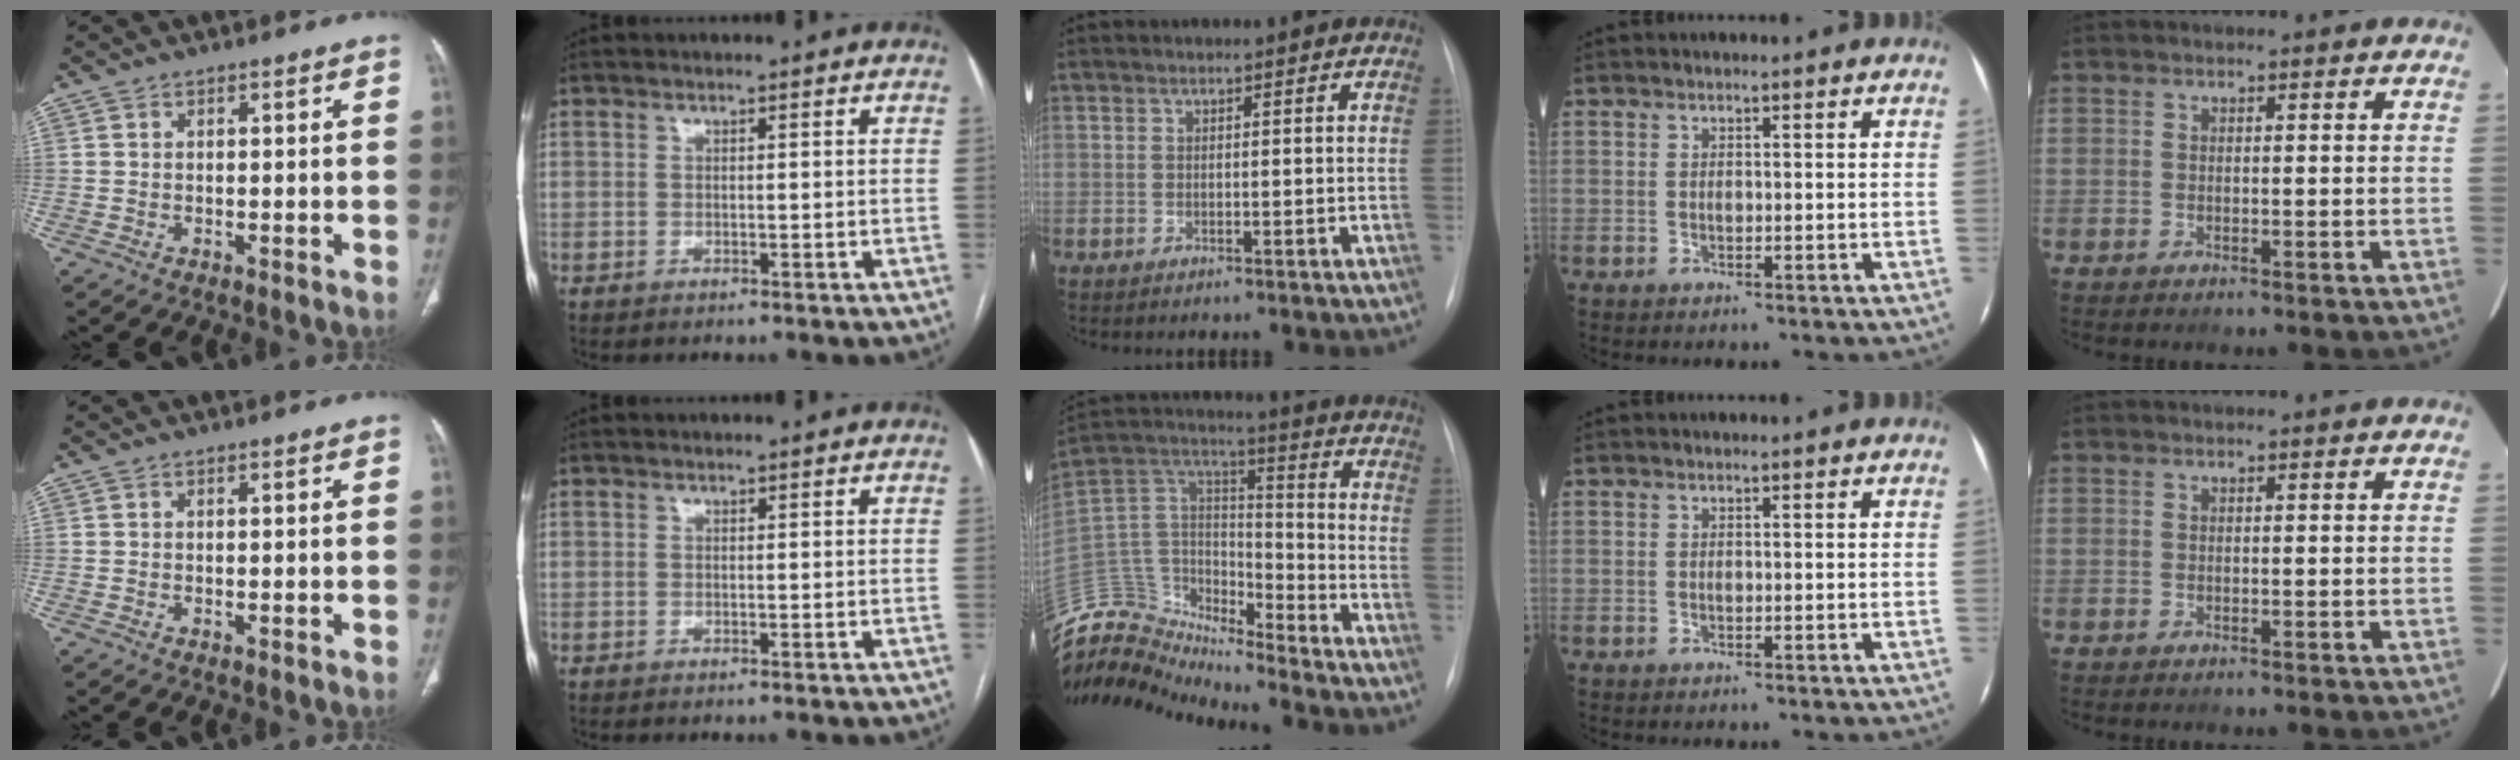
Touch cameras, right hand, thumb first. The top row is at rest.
{"middle": {"total": 16.6, "force": [-16.2, 2.8, 2.0], "torque": [-0.047, 0.068, -0.297]}}